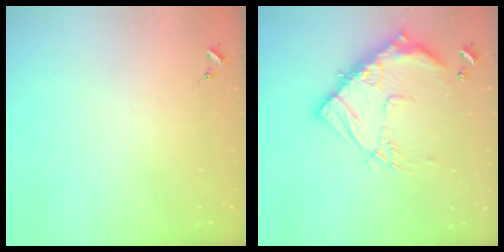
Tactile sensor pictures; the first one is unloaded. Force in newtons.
{"total": 17.8, "press": 17.7, "slide": 1.9}